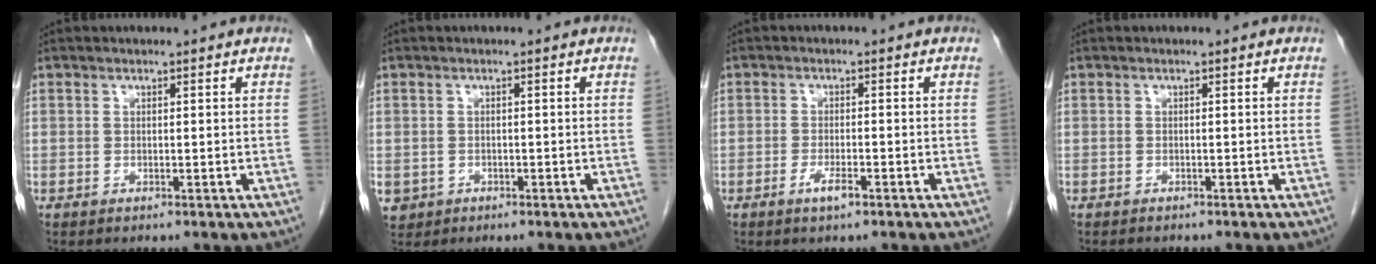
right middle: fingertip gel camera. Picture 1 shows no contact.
{"total": 3.1, "force": [-1.3, 2.7, 0.5], "torque": [-0.008, 0.003, -0.018]}
{"total": 2.5, "force": [-1.5, 0.4, 2.0], "torque": [-0.038, -0.001, -0.027]}
{"total": 2.0, "force": [-1.8, 0.7, 0.7], "torque": [-0.016, -0.004, -0.021]}